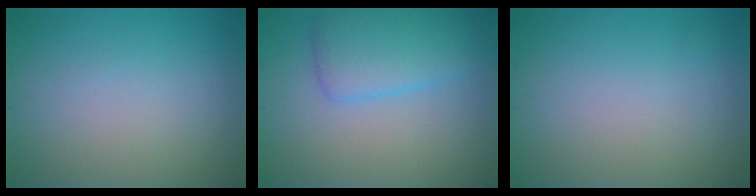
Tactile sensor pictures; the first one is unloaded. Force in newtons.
{"total": 4.5, "press": 4.5, "slide": 0.1}
{"total": 0.0}